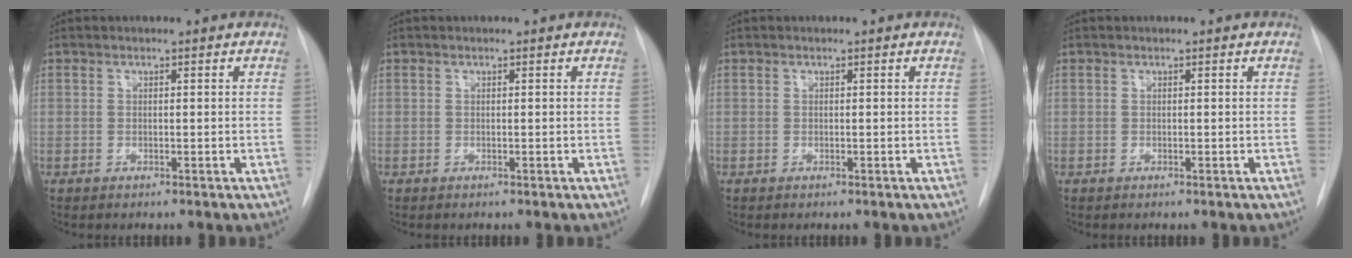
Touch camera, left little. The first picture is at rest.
{"total": 0.0}
{"total": 0.0}
{"total": 0.0}